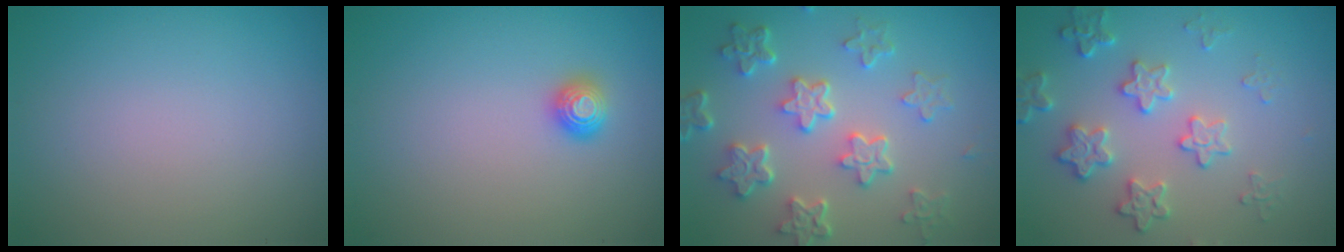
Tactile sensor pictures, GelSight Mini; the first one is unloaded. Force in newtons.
{"total": 1.1, "press": 1.1, "slide": 0.2}
{"total": 5.8, "press": 4.4, "slide": 3.8}
{"total": 4.0, "press": 3.5, "slide": 2.0}